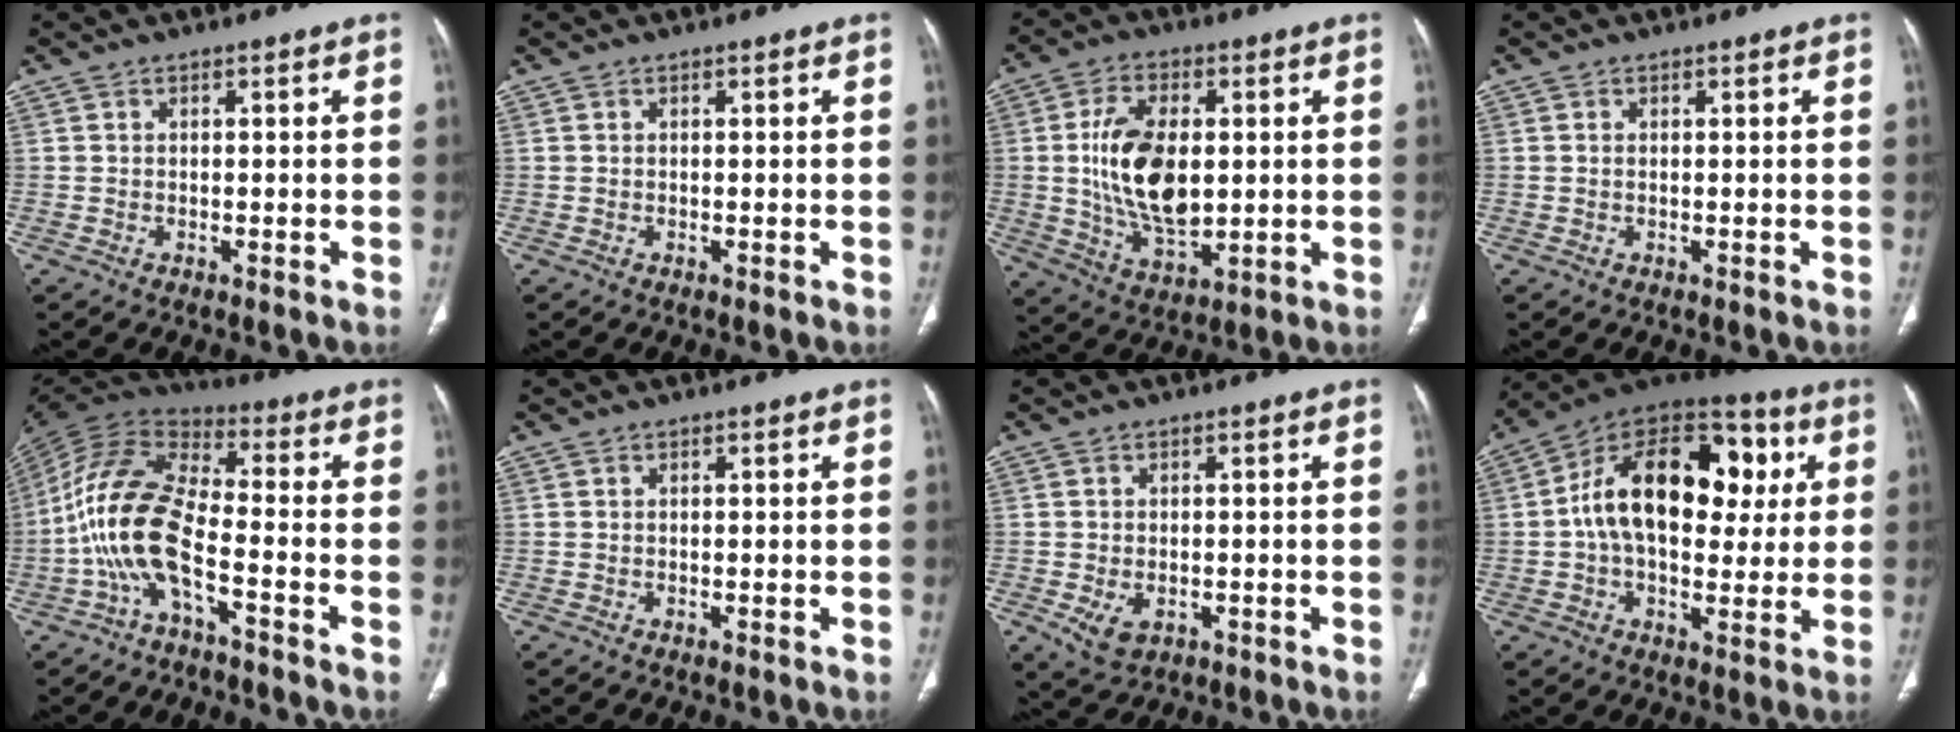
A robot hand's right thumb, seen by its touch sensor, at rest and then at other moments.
{"total": 0.0}
{"total": 15.3, "force": [0.9, 8.5, 12.8], "torque": [-0.225, -0.011, 0.025]}
{"total": 0.0}
{"total": 14.6, "force": [-5.1, 5.7, 12.4], "torque": [-0.268, 0.060, -0.105]}
{"total": 0.0}
{"total": 4.8, "force": [-1.4, 3.3, 3.1], "torque": [-0.054, 0.001, -0.011]}
{"total": 23.2, "force": [3.4, 14.4, 17.9], "torque": [-0.259, 0.024, 0.043]}